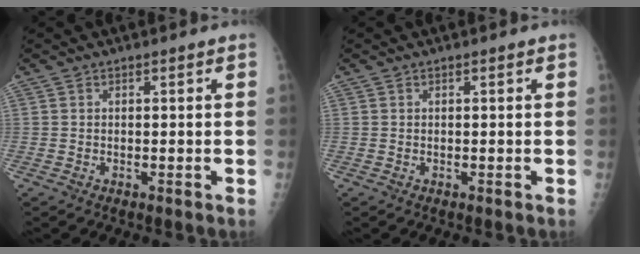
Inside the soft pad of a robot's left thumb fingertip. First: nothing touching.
{"total": 0.0}